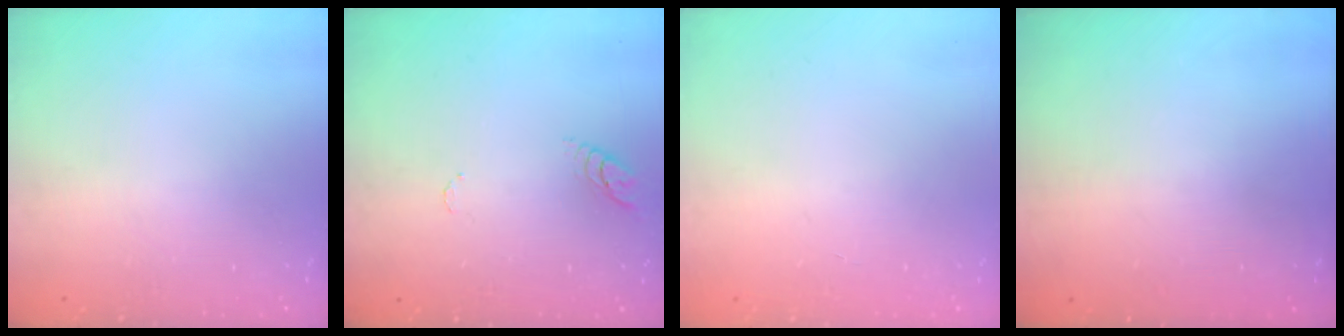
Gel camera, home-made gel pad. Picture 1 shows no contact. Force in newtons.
{"total": 3.9, "press": 3.9, "slide": 0.4}
{"total": 0.0}
{"total": 0.0}